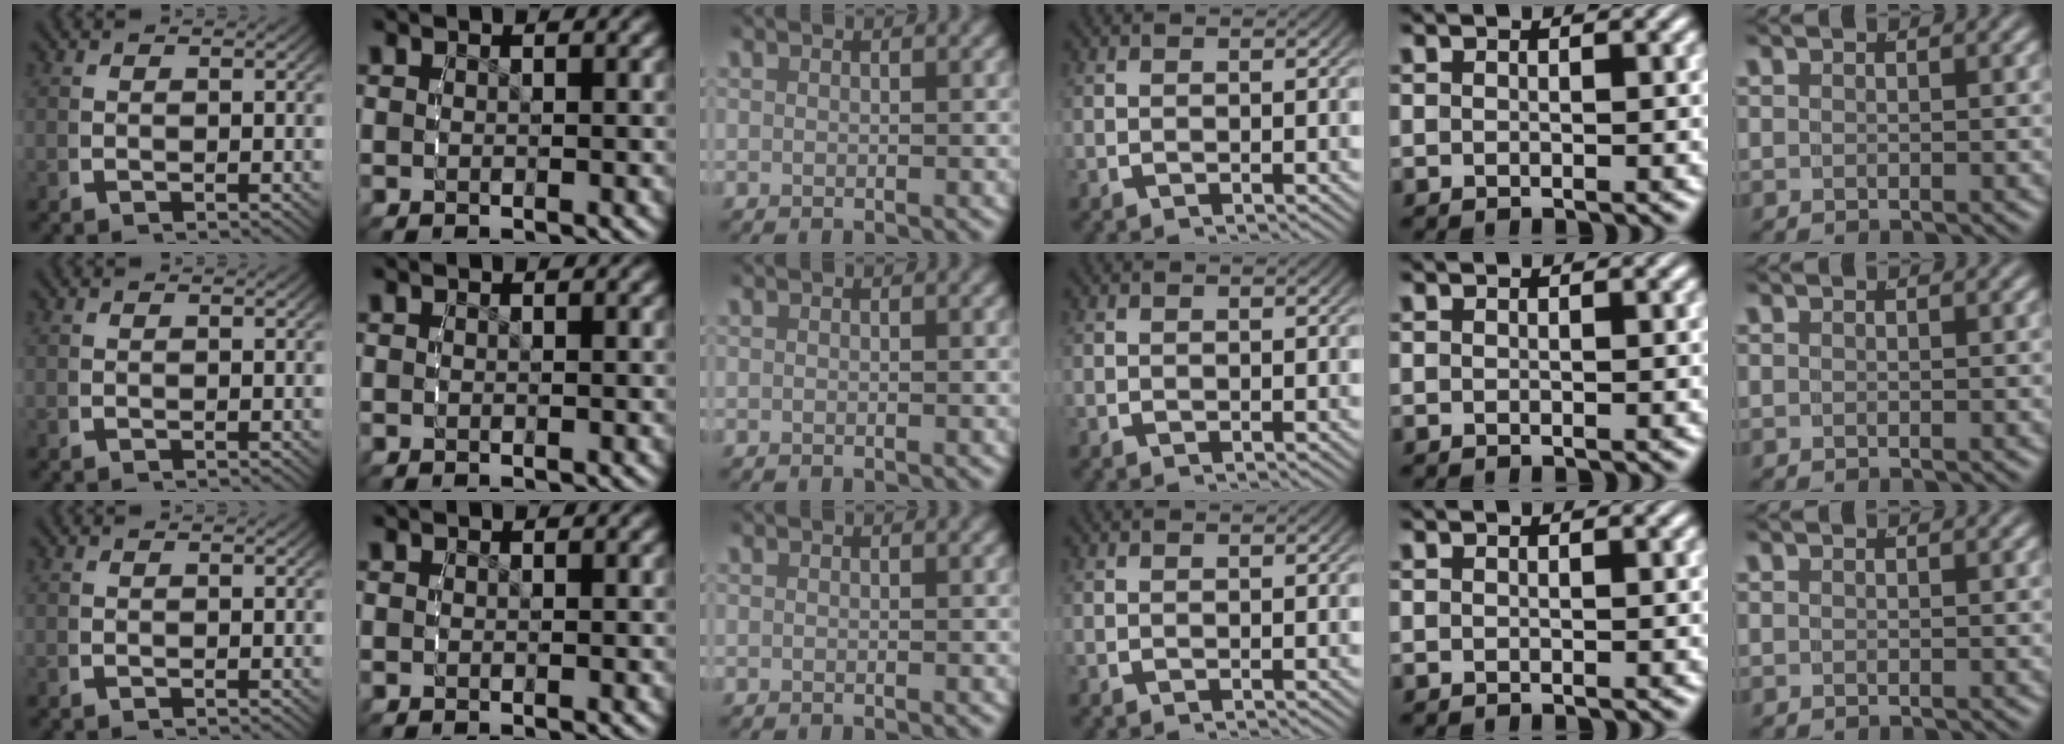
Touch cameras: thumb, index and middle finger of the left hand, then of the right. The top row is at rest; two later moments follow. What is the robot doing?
{"motion": "reach", "object": "stress ball aka squeeze ball"}